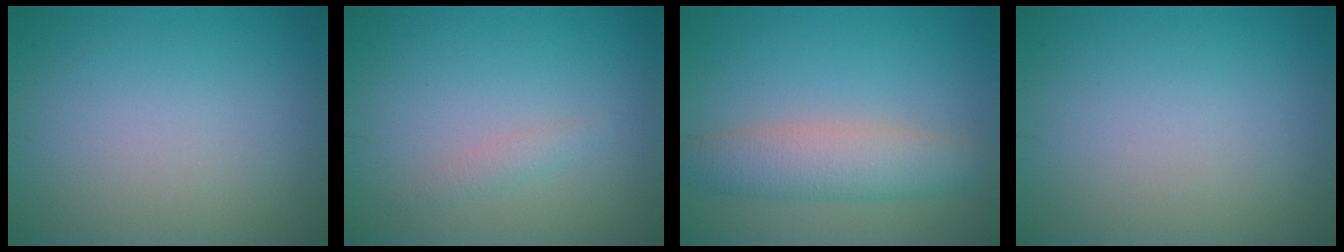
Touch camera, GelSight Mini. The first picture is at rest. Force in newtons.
{"total": 0.9, "press": 0.9, "slide": 0.1}
{"total": 4.3, "press": 4.3, "slide": 0.1}
{"total": 0.0}